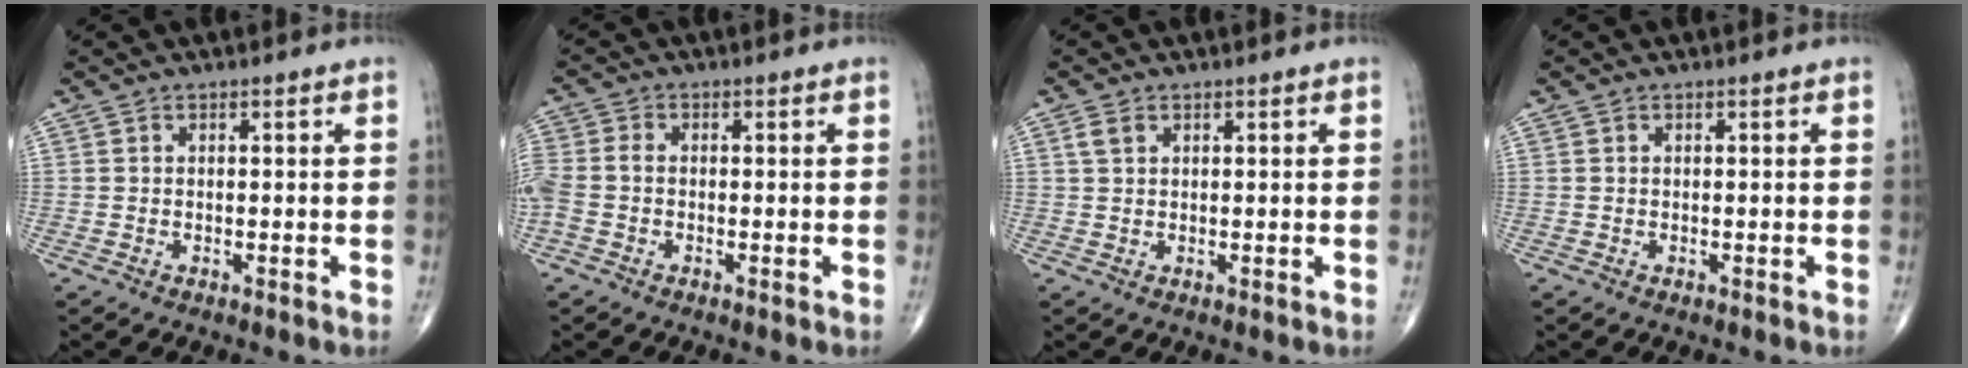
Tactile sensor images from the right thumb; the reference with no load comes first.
{"total": 5.8, "force": [-1.0, 4.1, 4.0], "torque": [-0.109, 0.012, -0.026]}
{"total": 2.0, "force": [1.0, 1.3, 1.2], "torque": [-0.025, 0.004, 0.021]}
{"total": 0.0}